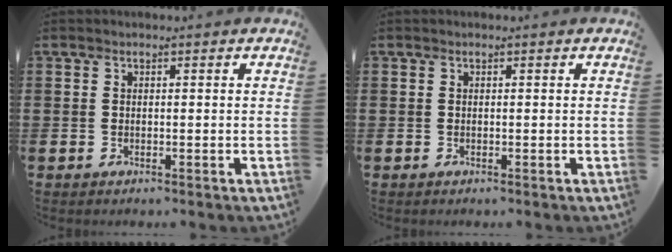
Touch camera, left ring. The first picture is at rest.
{"total": 0.0}